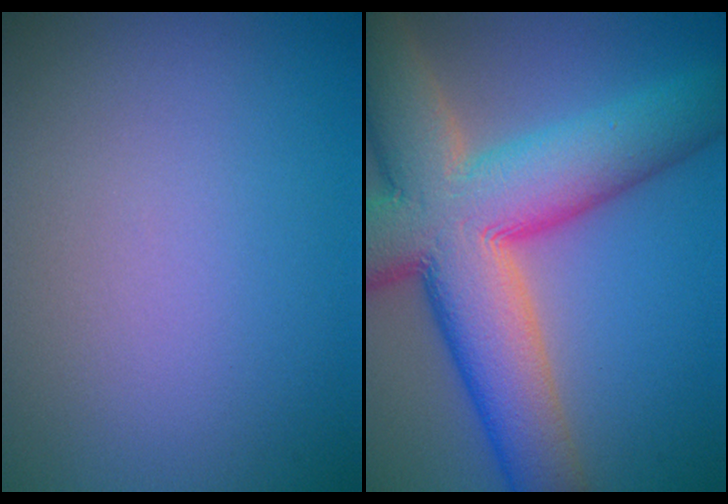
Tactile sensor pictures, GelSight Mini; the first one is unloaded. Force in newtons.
{"total": 14.3, "press": 14.3, "slide": 0.7}